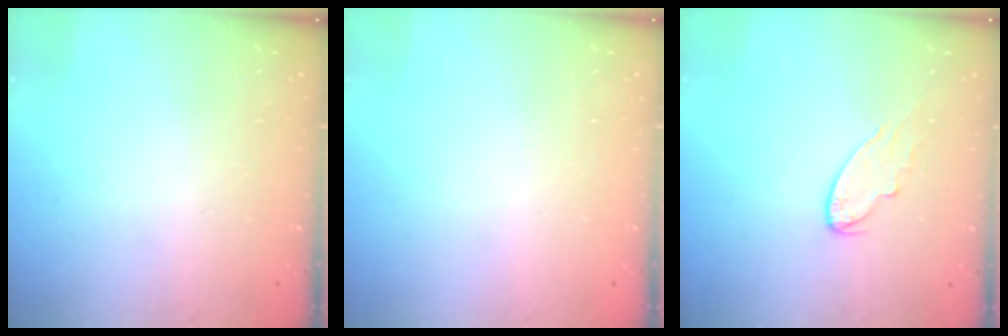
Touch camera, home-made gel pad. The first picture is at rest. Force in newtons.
{"total": 0.0}
{"total": 6.1, "press": 6.1, "slide": 0.6}